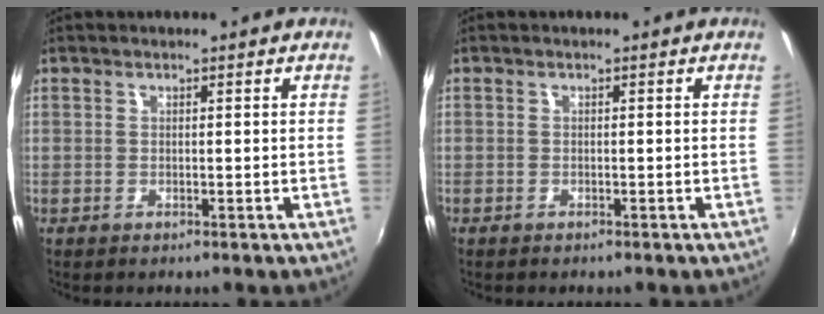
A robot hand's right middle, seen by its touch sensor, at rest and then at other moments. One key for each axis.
{"total": 0.7, "fx": -0.5, "fy": 0.4, "fz": 0.0, "tx": -0.002, "ty": 0.002, "tz": -0.009}